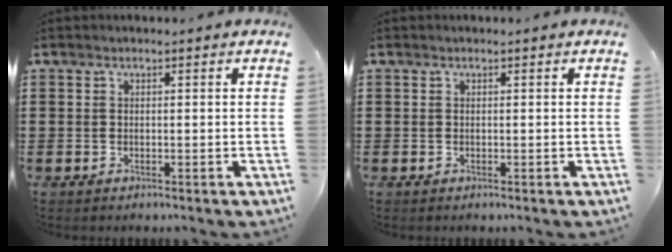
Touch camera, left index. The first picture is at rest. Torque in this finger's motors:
{"motor_torque": [0.00, 0.00, 0.00, 0.00]}